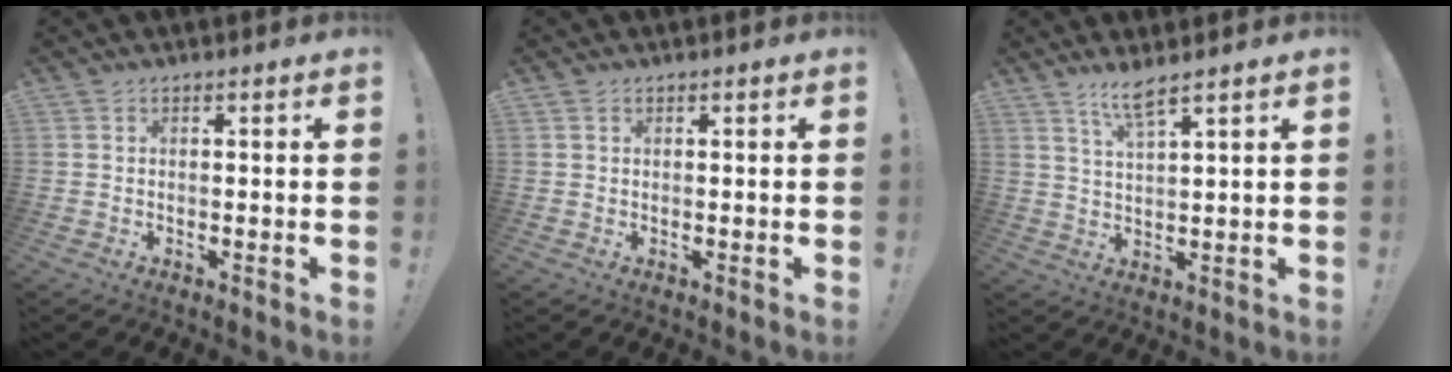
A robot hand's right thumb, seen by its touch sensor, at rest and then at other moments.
{"total": 0.7, "force": [0.5, 0.5, 0.2], "torque": [0.000, -0.001, 0.008]}
{"total": 5.6, "force": [4.2, 0.2, 3.6], "torque": [-0.079, -0.016, 0.073]}